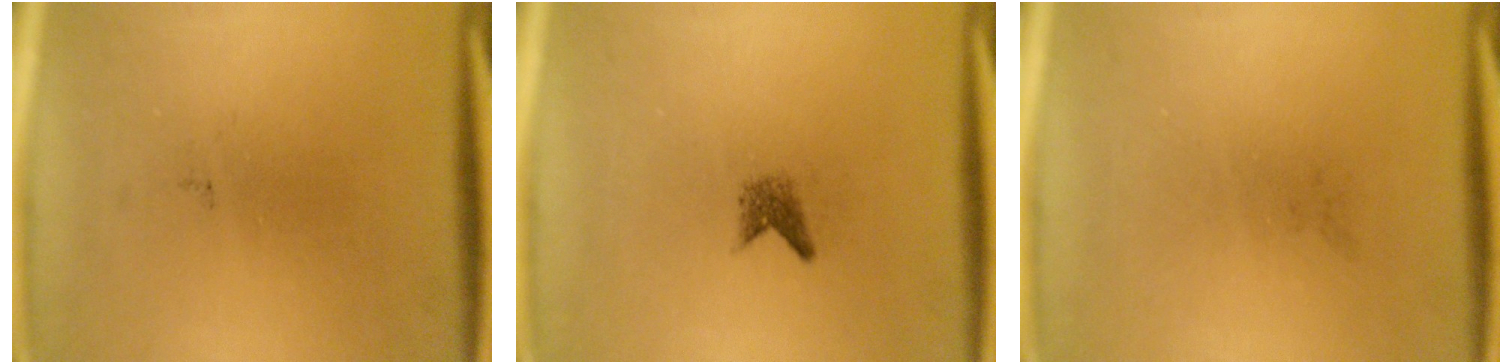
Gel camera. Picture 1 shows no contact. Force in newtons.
{"total": 1.5}
{"total": 0.0}